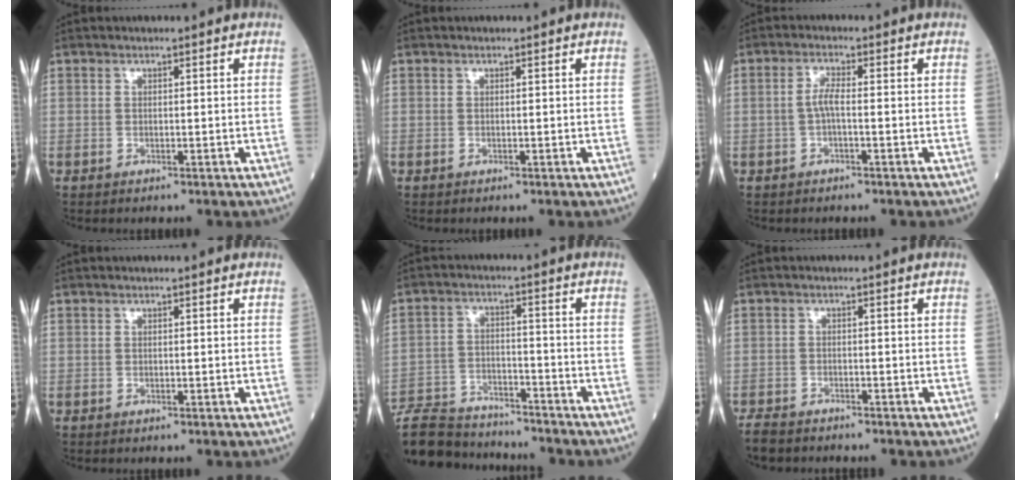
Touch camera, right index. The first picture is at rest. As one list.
[{"total": 0.0}, {"total": 2.5, "force": [-0.5, 0.3, 2.4], "torque": [-0.046, 0.003, -0.011]}, {"total": 0.0}, {"total": 14.8, "force": [-13.9, 3.2, 4.1], "torque": [-0.084, 0.013, -0.224]}, {"total": 4.6, "force": [-4.3, 1.3, 1.3], "torque": [-0.022, -0.010, -0.073]}]